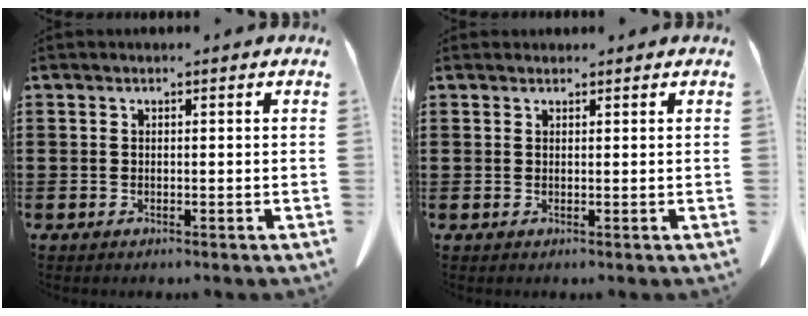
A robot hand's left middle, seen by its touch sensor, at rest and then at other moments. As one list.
[{"total": 0.8, "force": [0.8, 0.3, 0.0], "torque": [-0.002, 0.000, 0.016]}]